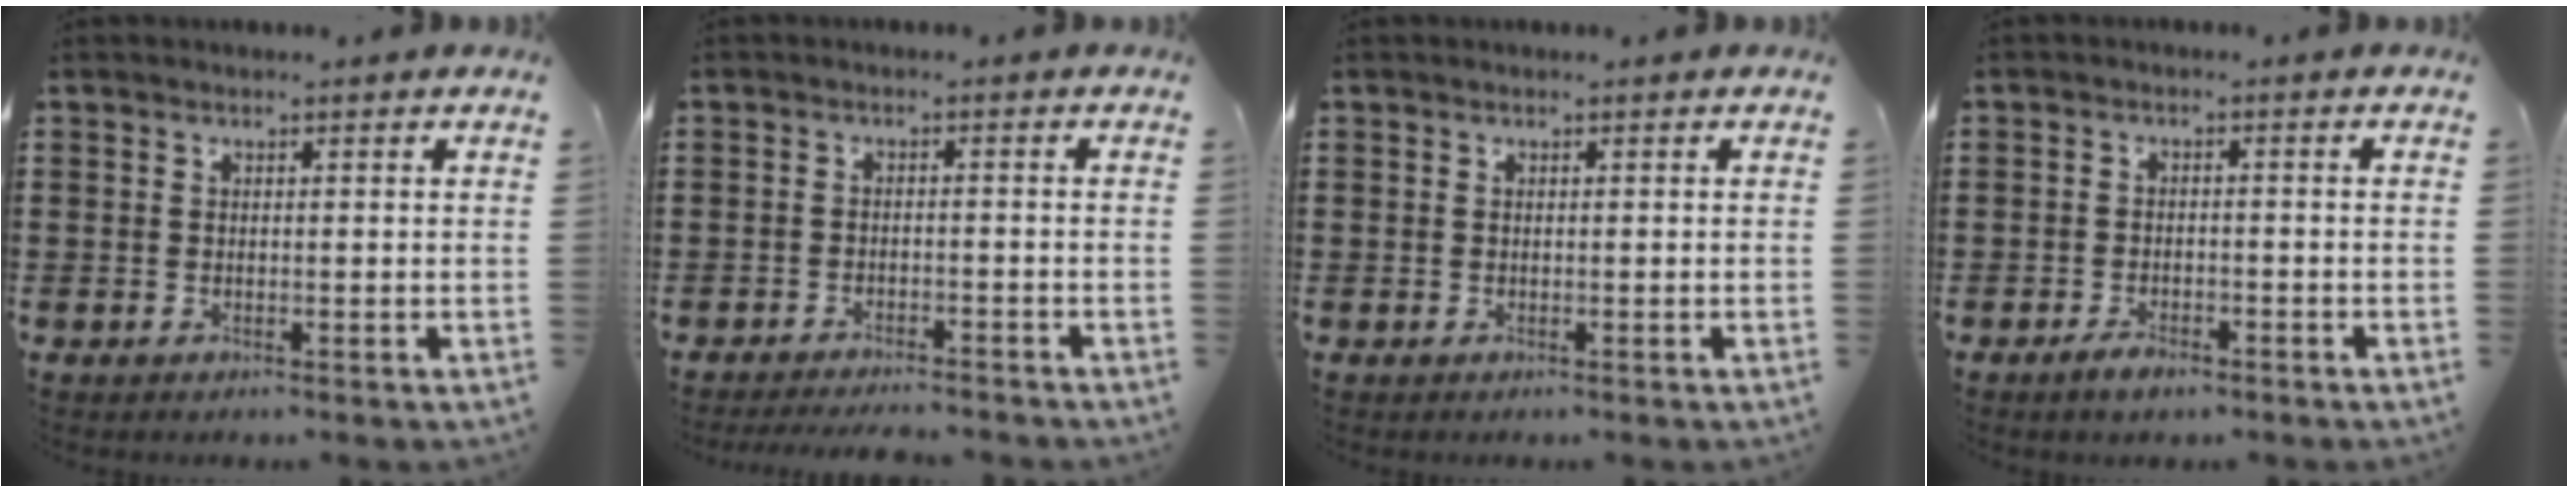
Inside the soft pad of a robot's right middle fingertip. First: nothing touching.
{"total": 2.7, "force": [-2.7, 0.1, 0.3], "torque": [-0.010, 0.000, -0.056]}
{"total": 0.0}
{"total": 2.3, "force": [-1.9, 0.9, 1.0], "torque": [-0.018, 0.004, -0.036]}